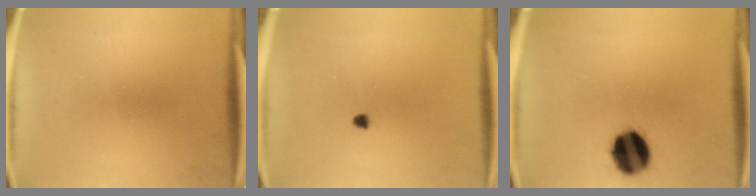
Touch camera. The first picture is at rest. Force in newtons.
{"total": 1.0}
{"total": 13.0}